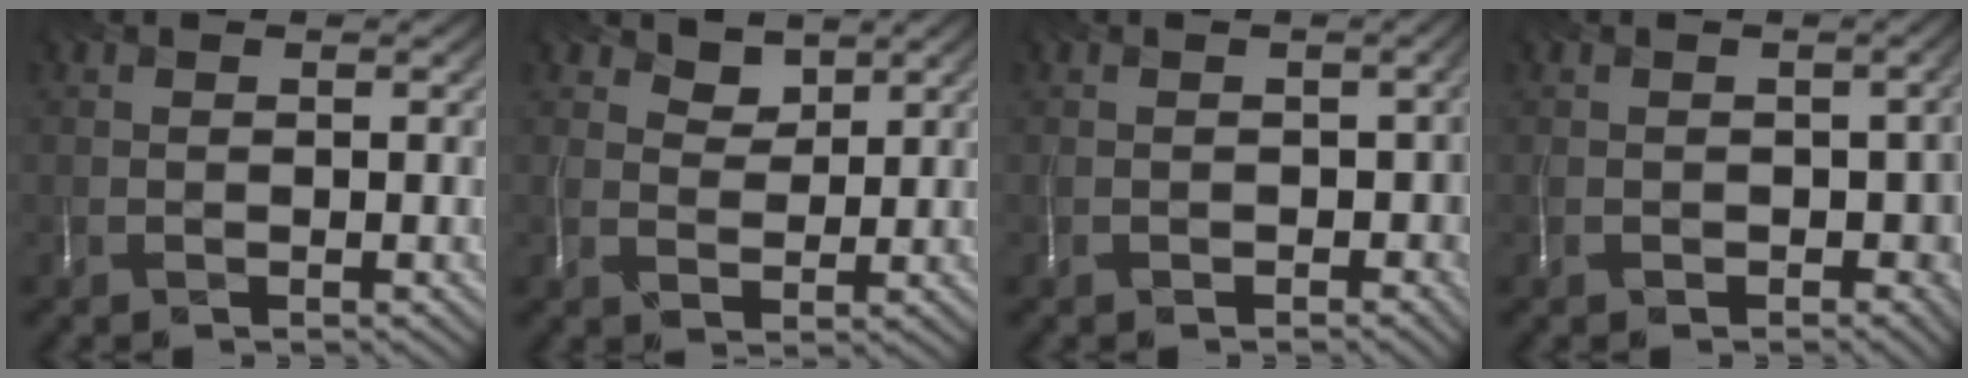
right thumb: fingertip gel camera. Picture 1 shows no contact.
{"total": 2.5, "force": [1.9, 1.5, -0.4], "torque": [-0.002, -0.011, 0.045]}
{"total": 3.8, "force": [-1.8, 2.7, 2.0], "torque": [-0.030, -0.015, -0.027]}
{"total": 4.8, "force": [-2.1, 3.2, 2.9], "torque": [-0.045, -0.018, -0.029]}